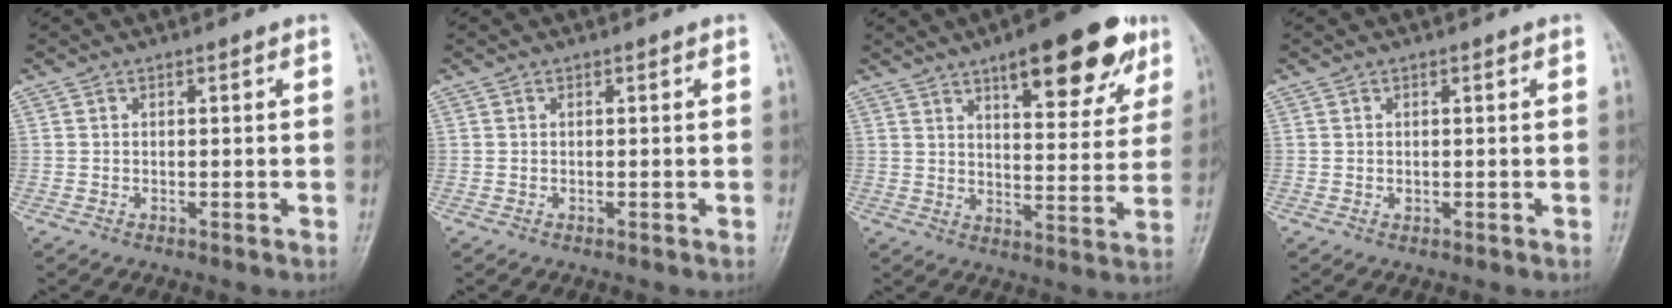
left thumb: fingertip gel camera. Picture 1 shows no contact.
{"total": 0.0}
{"total": 17.4, "force": [10.1, 6.2, 12.7], "torque": [-0.131, -0.037, 0.141]}
{"total": 0.7, "force": [0.1, 0.4, 0.6], "torque": [-0.005, 0.000, 0.005]}